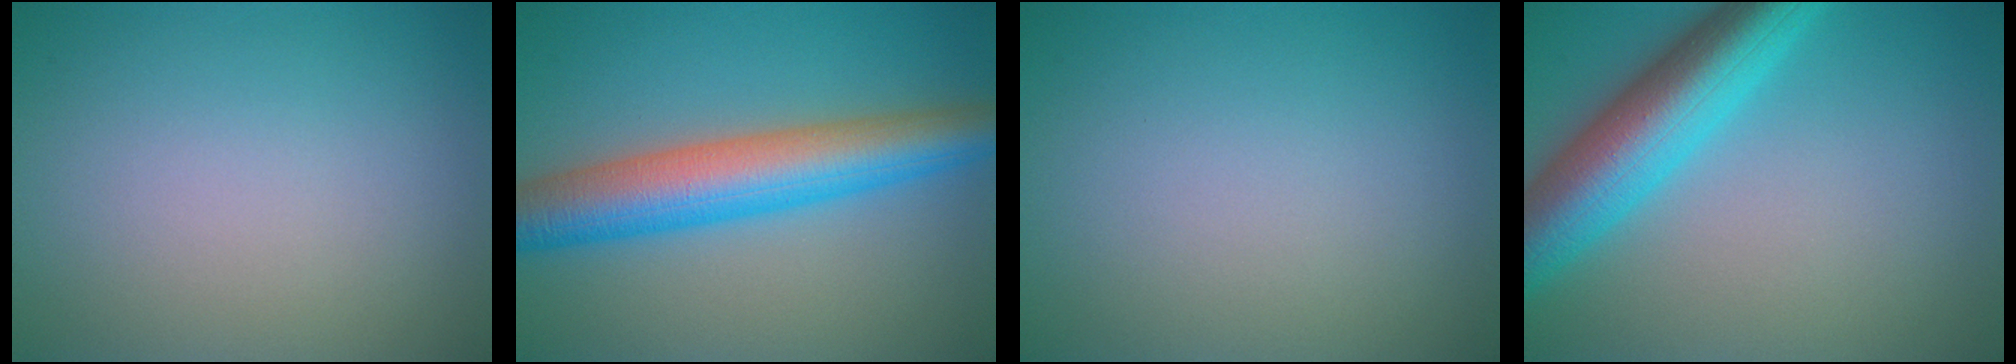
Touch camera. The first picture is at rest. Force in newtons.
{"total": 8.0, "press": 8.0, "slide": 0.2}
{"total": 0.0}
{"total": 8.5, "press": 8.5, "slide": 0.3}